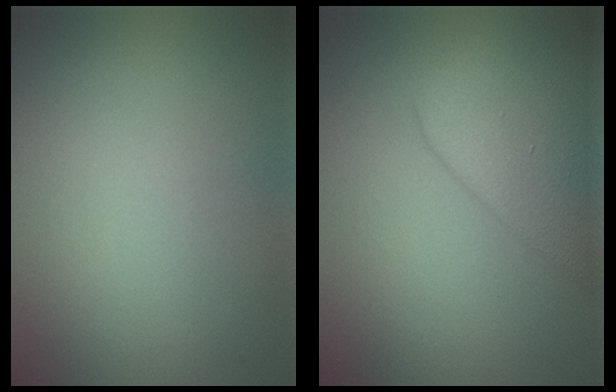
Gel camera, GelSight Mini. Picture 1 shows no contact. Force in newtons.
{"total": 6.9, "press": 6.9, "slide": 0.5}